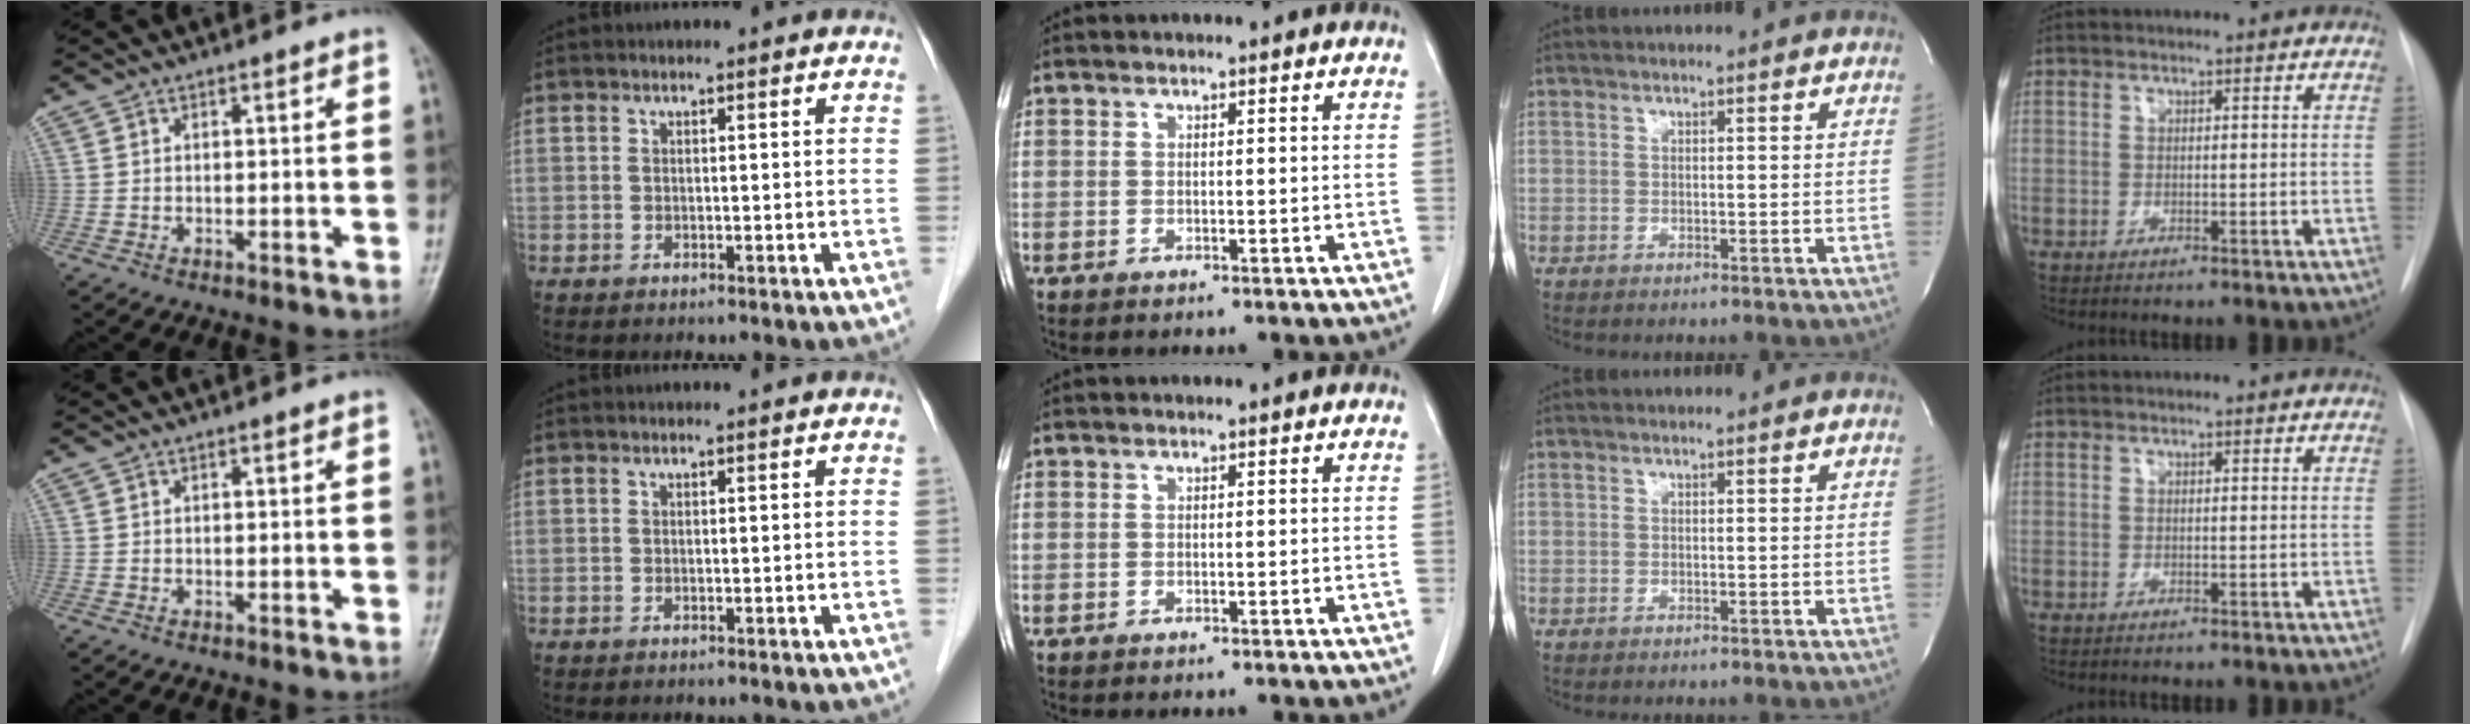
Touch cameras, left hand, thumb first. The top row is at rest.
{}